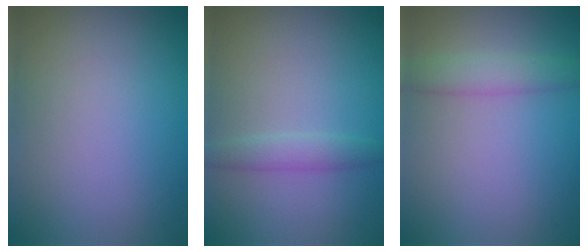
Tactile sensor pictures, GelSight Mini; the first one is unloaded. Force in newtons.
{"total": 1.7, "press": 1.7, "slide": 0.0}
{"total": 2.6, "press": 2.6, "slide": 0.0}